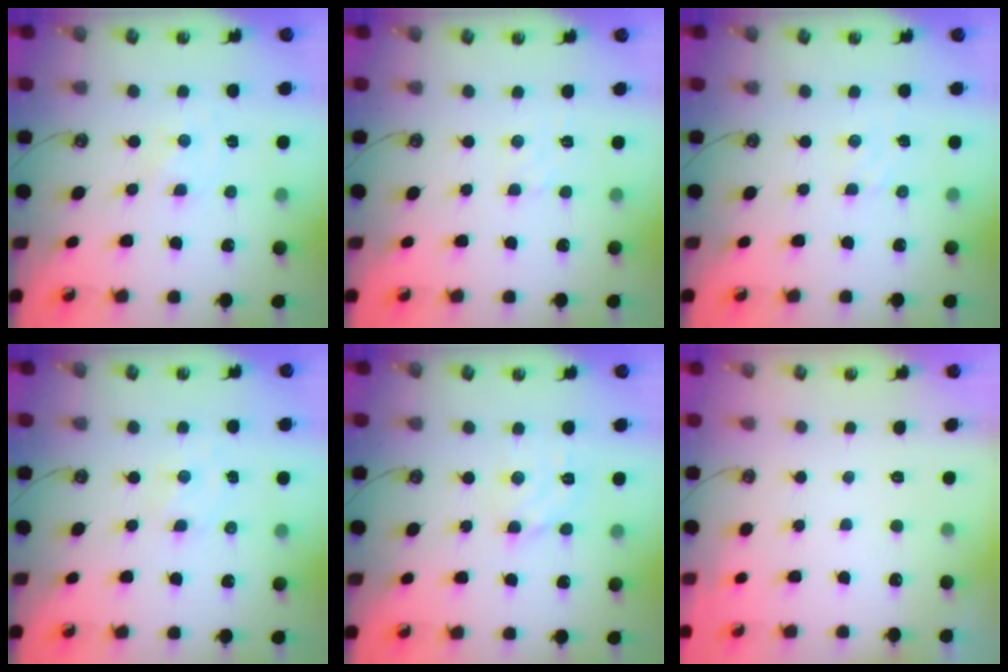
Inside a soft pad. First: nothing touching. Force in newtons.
{"total": 2.5, "press": 2.4, "slide": 0.5}
{"total": 1.5, "press": 1.4, "slide": 0.3}
{"total": 2.3, "press": 2.3, "slide": 0.4}
{"total": 5.6, "press": 5.6, "slide": 0.5}
{"total": 0.0}